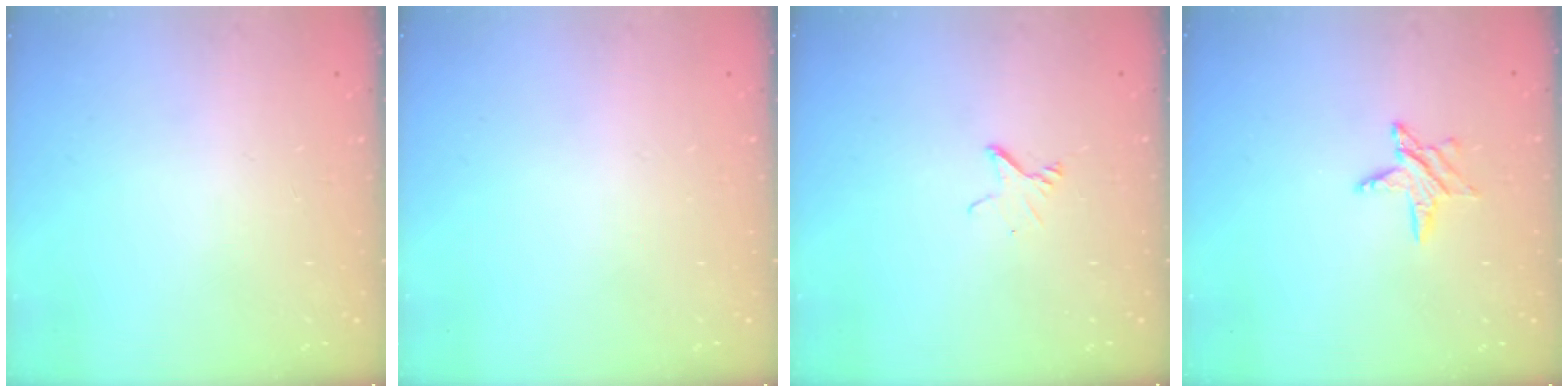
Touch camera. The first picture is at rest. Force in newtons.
{"total": 0.0}
{"total": 2.5, "press": 2.5, "slide": 0.1}
{"total": 6.1, "press": 6.1, "slide": 0.5}